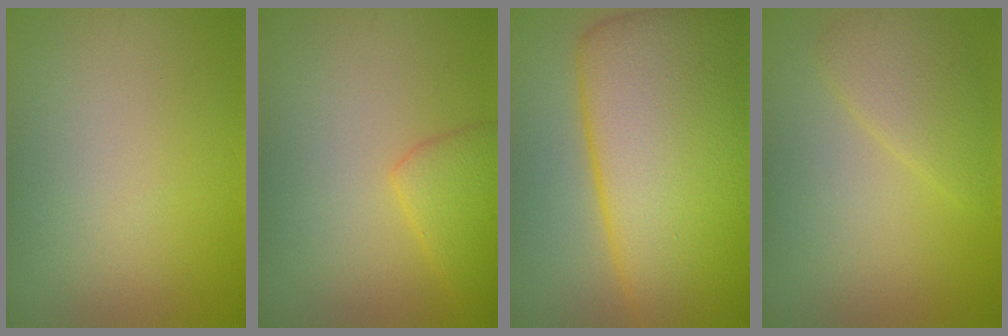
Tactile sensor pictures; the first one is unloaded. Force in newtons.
{"total": 2.8, "press": 2.7, "slide": 0.2}
{"total": 15.3, "press": 15.3, "slide": 0.5}
{"total": 2.7, "press": 2.7, "slide": 0.1}